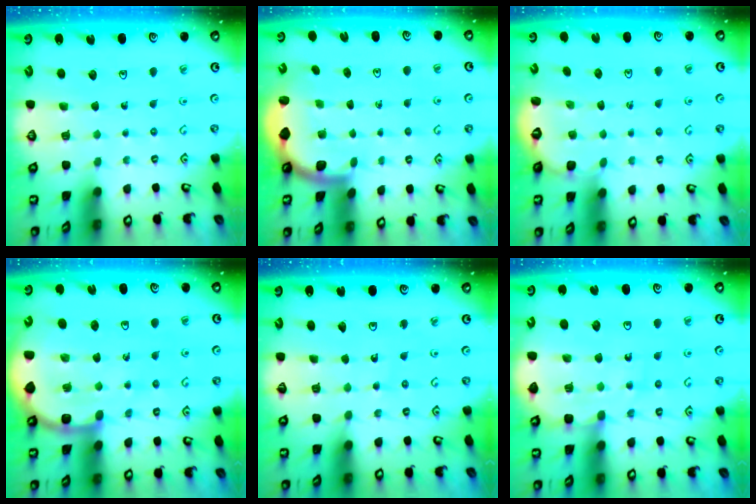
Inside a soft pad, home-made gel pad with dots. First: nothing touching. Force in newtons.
{"total": 1.6, "press": 1.6, "slide": 0.1}
{"total": 2.9, "press": 2.8, "slide": 0.9}
{"total": 10.2, "press": 9.8, "slide": 2.7}
{"total": 4.4, "press": 4.4, "slide": 0.4}
{"total": 10.0, "press": 9.7, "slide": 2.6}